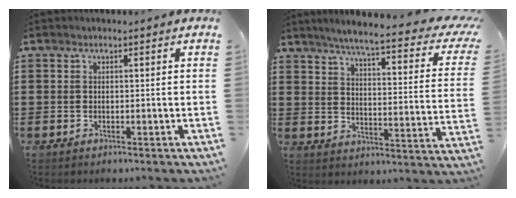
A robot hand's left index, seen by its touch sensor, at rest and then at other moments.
{"total": 5.7, "force": [4.3, -0.4, 3.7], "torque": [-0.084, -0.040, 0.062]}